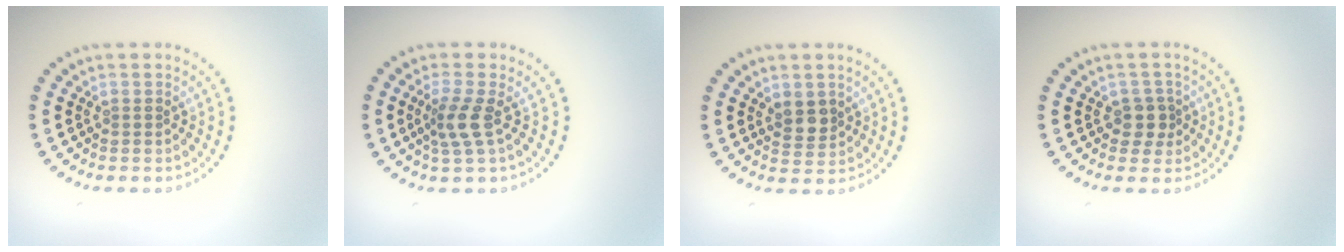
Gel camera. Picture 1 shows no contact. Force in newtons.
{"total": 2.3, "press": 1.8, "slide": 1.5}
{"total": 1.9, "press": 1.8, "slide": 0.7}
{"total": 1.9, "press": 1.6, "slide": 1.0}